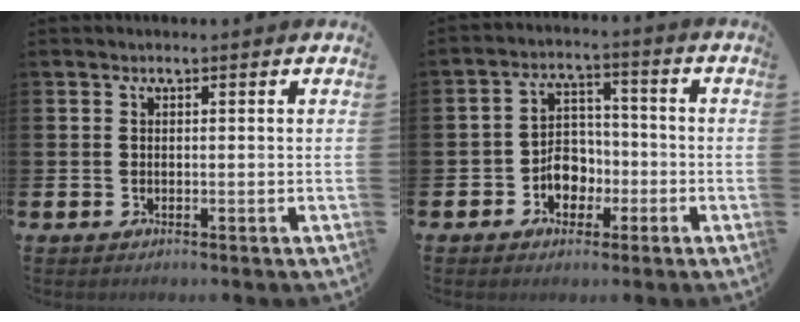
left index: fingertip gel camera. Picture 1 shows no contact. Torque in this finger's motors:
{"motor_torque": [0.22, 0.23, 0.18, 0.02]}